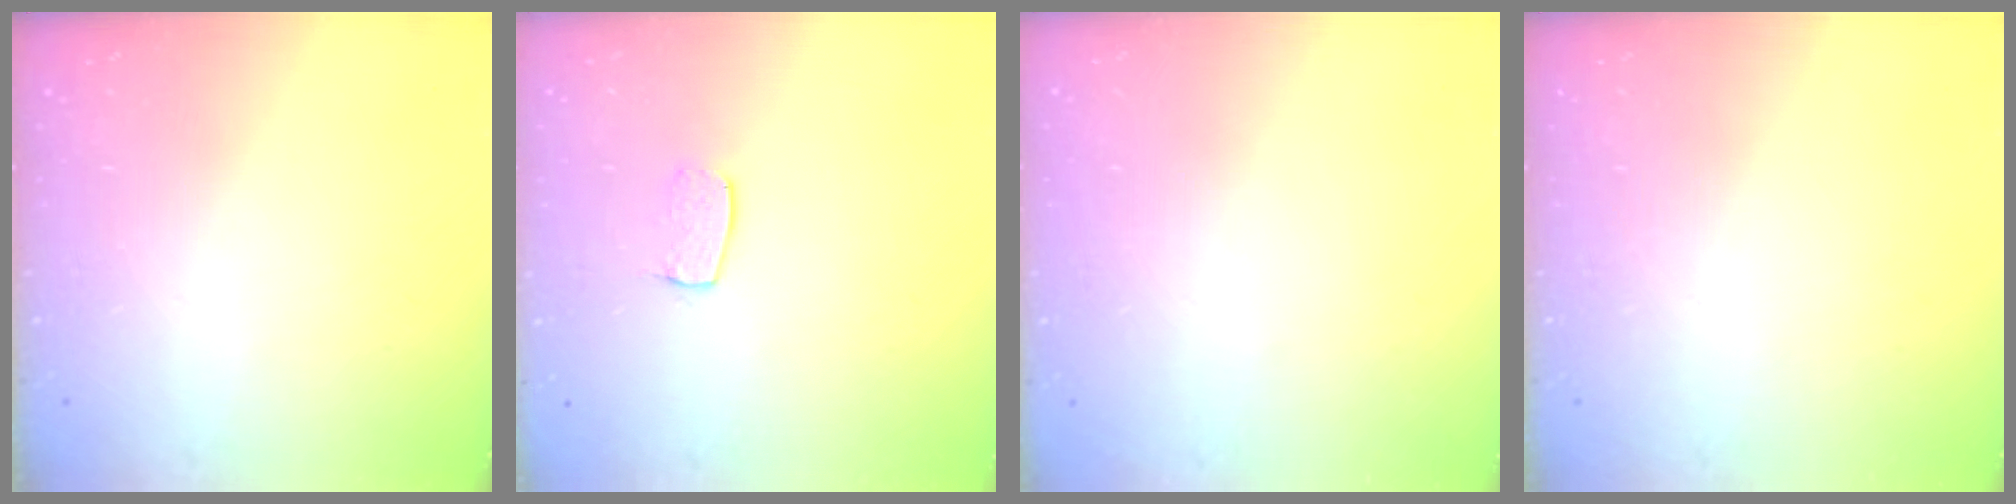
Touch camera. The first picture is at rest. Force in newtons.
{"total": 5.5, "press": 5.5, "slide": 0.4}
{"total": 0.0}
{"total": 0.0}